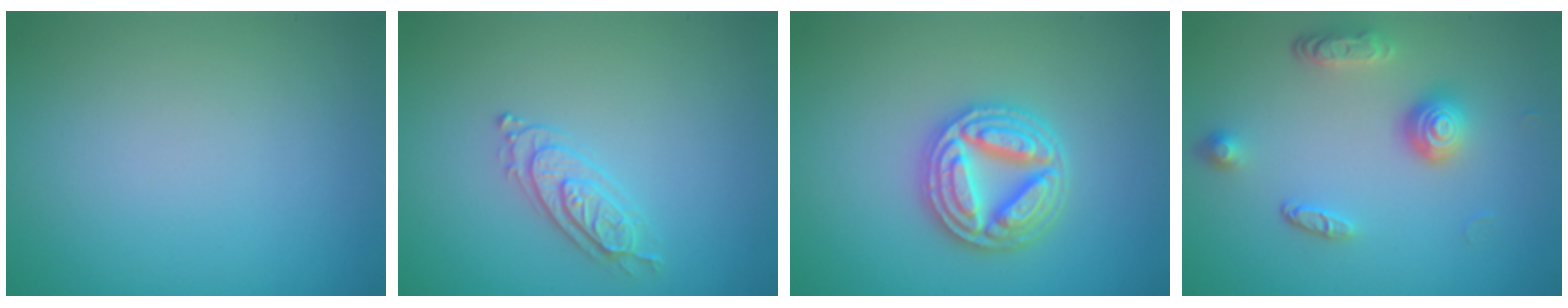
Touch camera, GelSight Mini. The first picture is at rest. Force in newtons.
{"total": 2.2, "press": 2.2, "slide": 0.5}
{"total": 4.5, "press": 4.4, "slide": 0.7}
{"total": 3.8, "press": 2.9, "slide": 2.4}